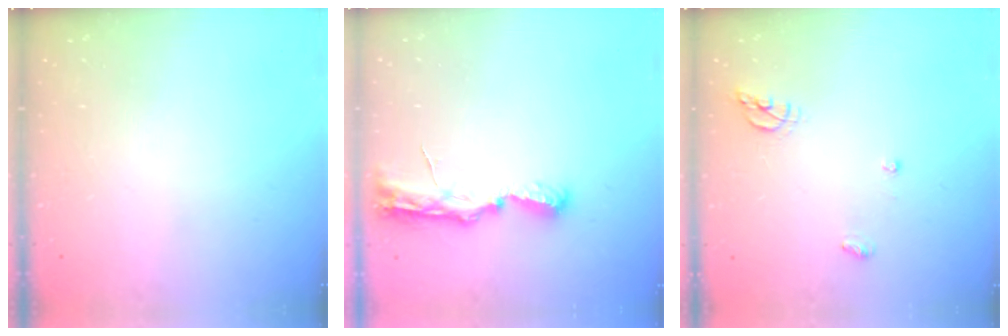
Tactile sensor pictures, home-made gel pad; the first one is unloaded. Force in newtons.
{"total": 8.0, "press": 8.0, "slide": 0.8}
{"total": 6.5, "press": 6.5, "slide": 0.1}